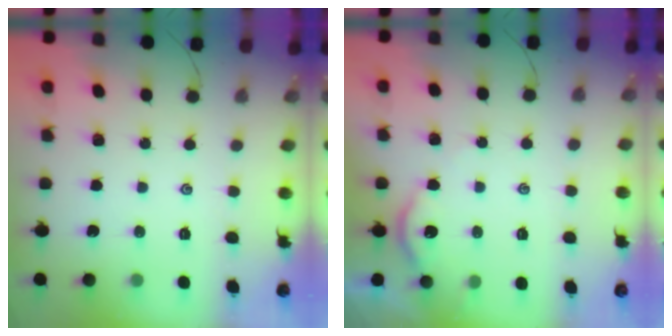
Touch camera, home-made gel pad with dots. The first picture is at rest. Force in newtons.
{"total": 2.9, "press": 2.9, "slide": 0.3}